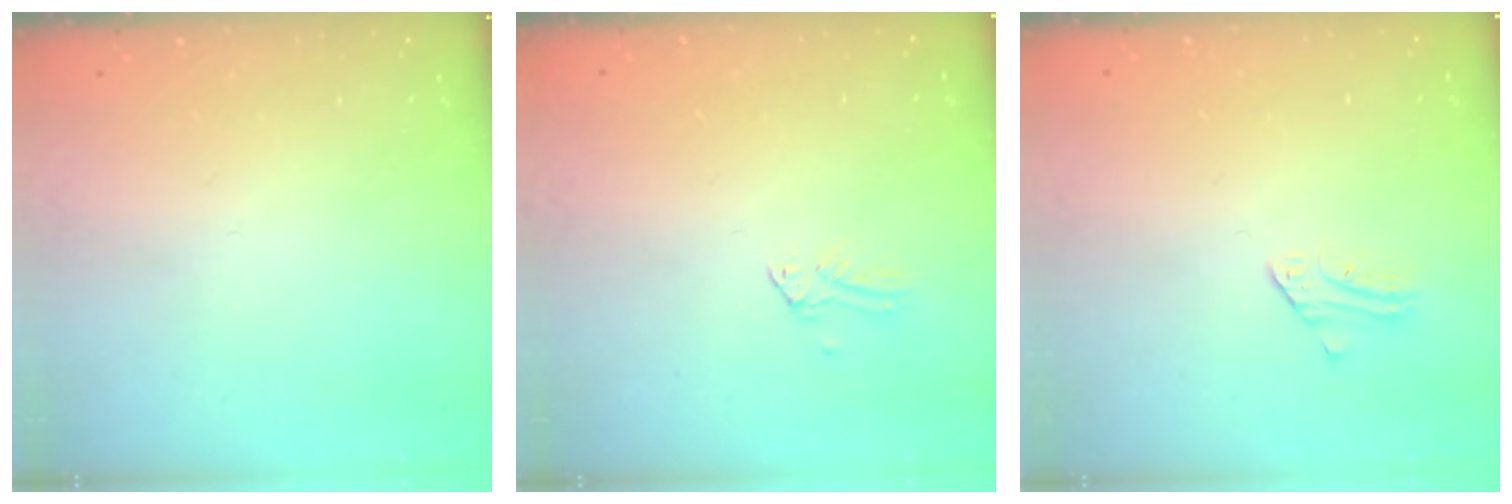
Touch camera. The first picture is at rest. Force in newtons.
{"total": 0.0}
{"total": 1.5, "press": 1.5, "slide": 0.1}